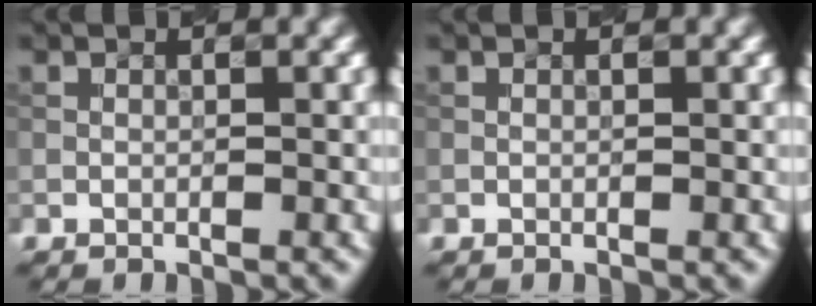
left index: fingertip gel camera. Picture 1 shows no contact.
{"total": 0.0}